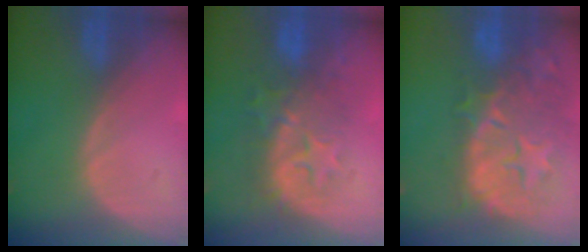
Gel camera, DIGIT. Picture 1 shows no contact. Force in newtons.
{"total": 8.2, "press": 8.1, "slide": 0.8}
{"total": 14.8, "press": 11.9, "slide": 8.8}